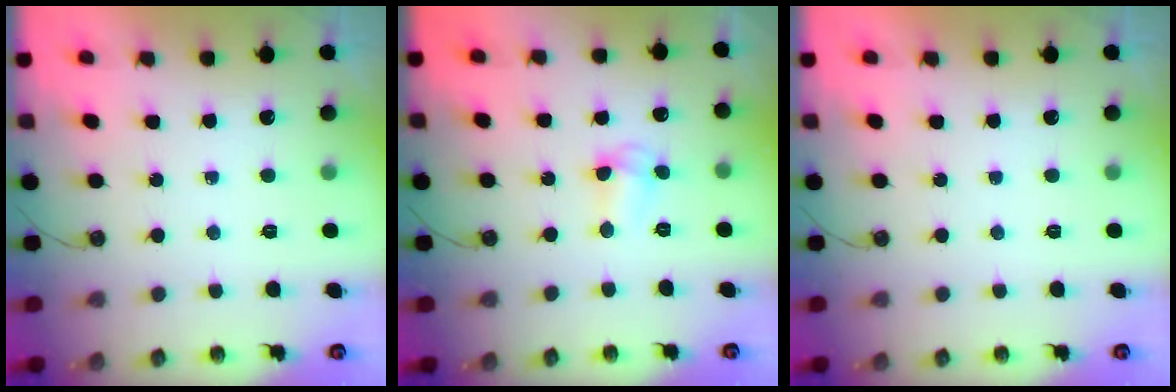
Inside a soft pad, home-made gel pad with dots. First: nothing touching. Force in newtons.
{"total": 4.7, "press": 3.3, "slide": 3.4}
{"total": 0.0}